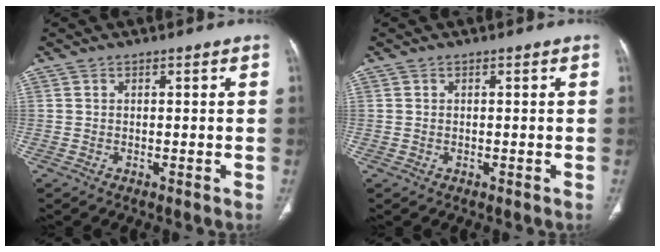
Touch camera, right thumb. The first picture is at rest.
{"total": 0.0}